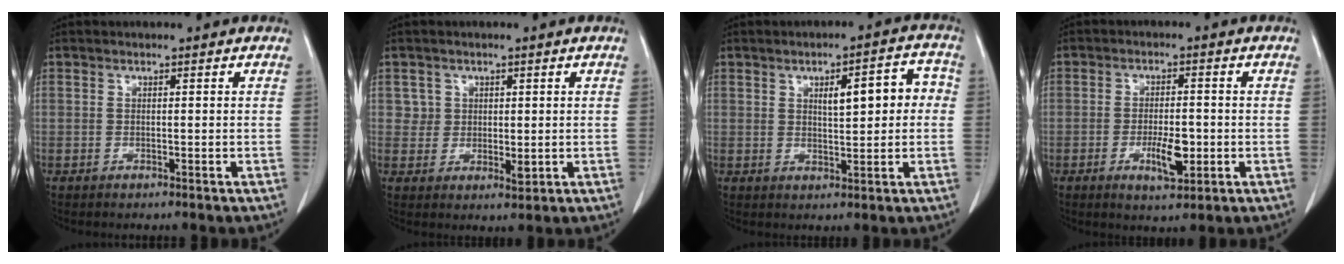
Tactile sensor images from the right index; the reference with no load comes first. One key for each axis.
{"total": 3.2, "fx": 0.9, "fy": 2.9, "fz": 1.0, "tx": -0.009, "ty": -0.007, "tz": 0.015}
{"total": 7.3, "fx": 1.2, "fy": 2.3, "fz": 6.9, "tx": -0.094, "ty": 0.026, "tz": 0.019}
{"total": 5.5, "fx": -1.6, "fy": 1.8, "fz": 5.0, "tx": -0.088, "ty": -0.004, "tz": -0.022}